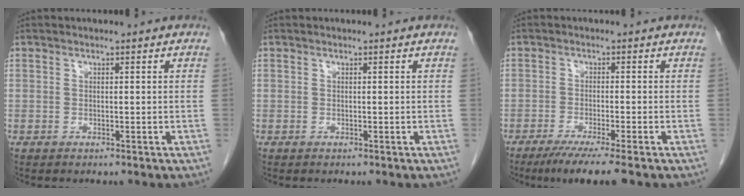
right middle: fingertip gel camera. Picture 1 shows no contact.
{"total": 0.0}
{"total": 6.2, "force": [-4.5, -0.3, 4.3], "torque": [-0.066, -0.016, -0.074]}